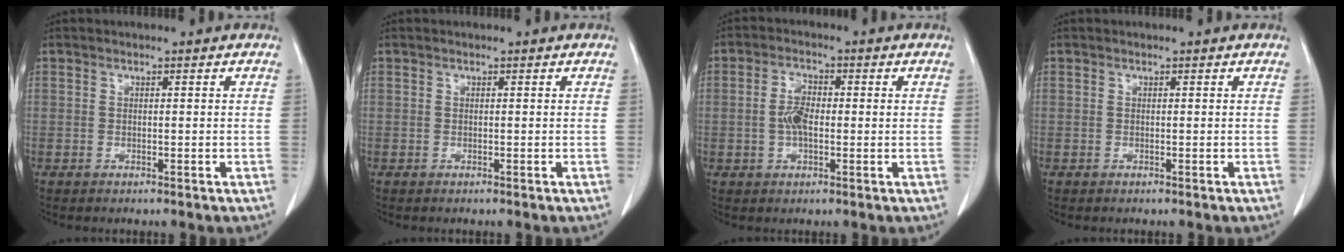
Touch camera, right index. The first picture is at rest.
{"total": 0.0}
{"total": 4.3, "force": [-0.1, 2.1, 3.8], "torque": [-0.085, 0.007, -0.004]}
{"total": 0.0}